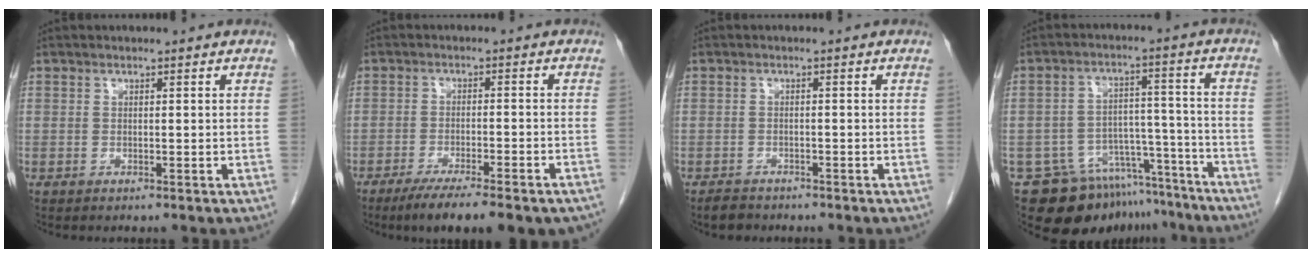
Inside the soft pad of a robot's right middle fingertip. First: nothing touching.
{"total": 13.1, "force": [-10.2, 1.9, 8.0], "torque": [-0.098, -0.016, -0.148]}
{"total": 2.3, "force": [-2.0, 1.1, 0.5], "torque": [-0.019, -0.004, -0.032]}
{"total": 15.3, "force": [-12.5, 7.6, 4.3], "torque": [-0.065, 0.041, -0.176]}